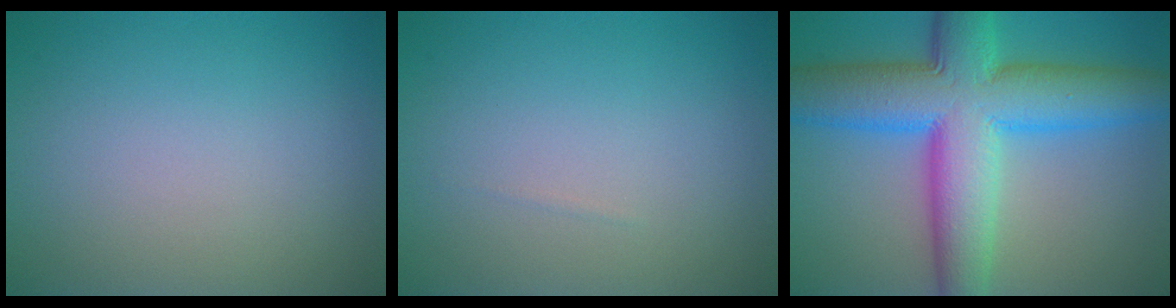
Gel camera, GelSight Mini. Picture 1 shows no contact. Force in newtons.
{"total": 0.0}
{"total": 12.3, "press": 12.3, "slide": 0.2}